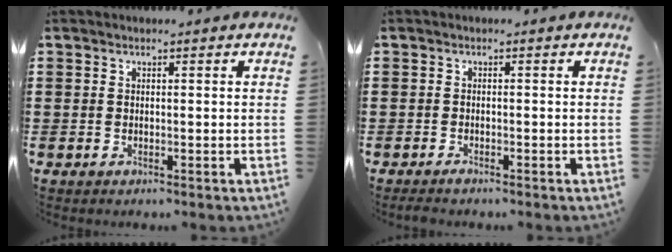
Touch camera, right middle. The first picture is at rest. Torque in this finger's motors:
{"motor_torque": [0.45, 0.01, 0.33, 0.10]}